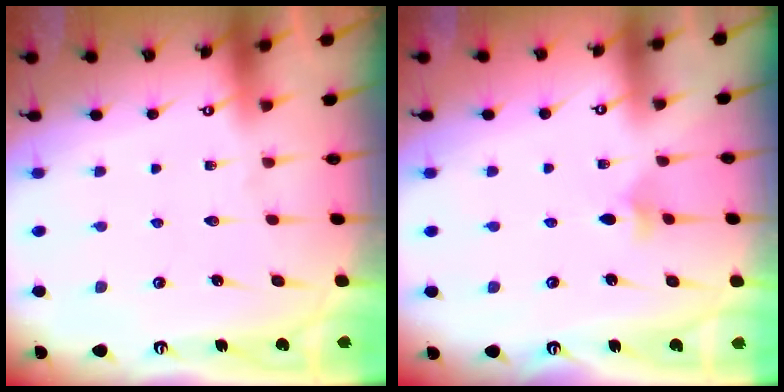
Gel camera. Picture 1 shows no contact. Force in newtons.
{"total": 2.7, "press": 2.6, "slide": 0.6}